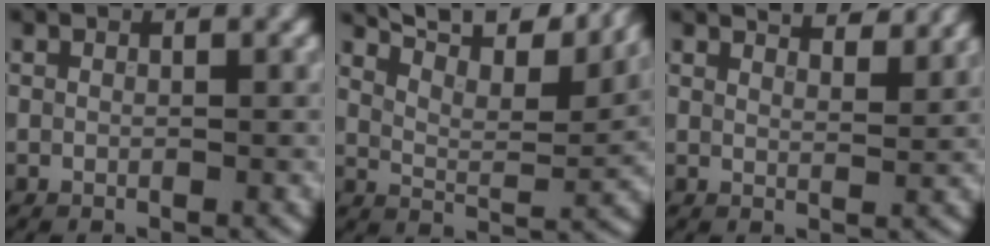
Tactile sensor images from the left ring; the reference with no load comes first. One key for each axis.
{"total": 12.1, "fx": 10.1, "fy": 2.6, "fz": 6.2, "tx": -0.105, "ty": 0.019, "tz": 0.134}
{"total": 5.1, "fx": 4.3, "fy": 1.2, "fz": 2.3, "tx": -0.020, "ty": 0.019, "tz": 0.034}